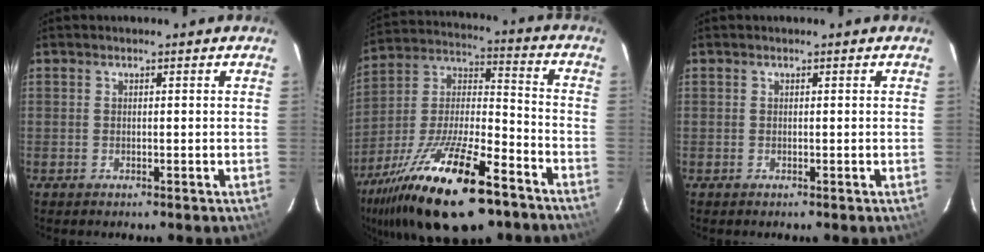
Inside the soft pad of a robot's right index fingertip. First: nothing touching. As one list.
[{"total": 25.8, "force": [-16.4, 8.5, 18.0], "torque": [-0.338, -0.022, -0.273]}, {"total": 0.0}]